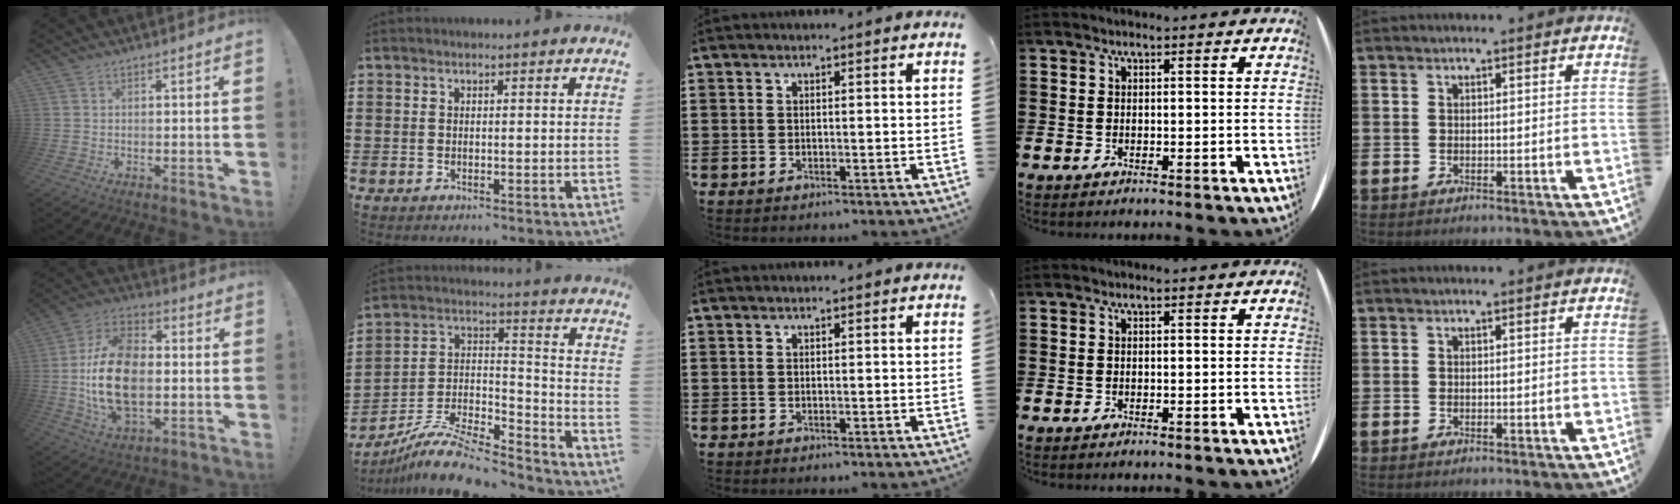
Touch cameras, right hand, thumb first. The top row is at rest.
{"thumb": {"total": 19.7, "force": [-1.5, 12.5, 15.2], "torque": [-0.277, 0.005, -0.025]}, "index": {"total": 10.8, "force": [-9.2, 2.5, 4.9], "torque": [-0.092, 0.021, -0.183]}}